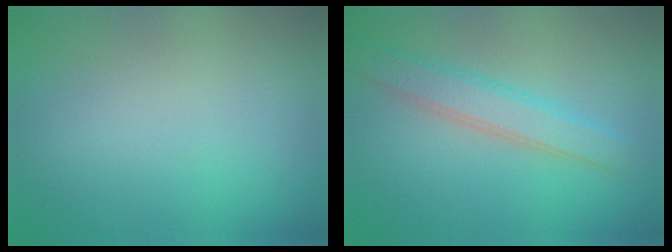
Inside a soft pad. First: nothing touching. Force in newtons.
{"total": 3.3, "press": 3.3, "slide": 0.2}